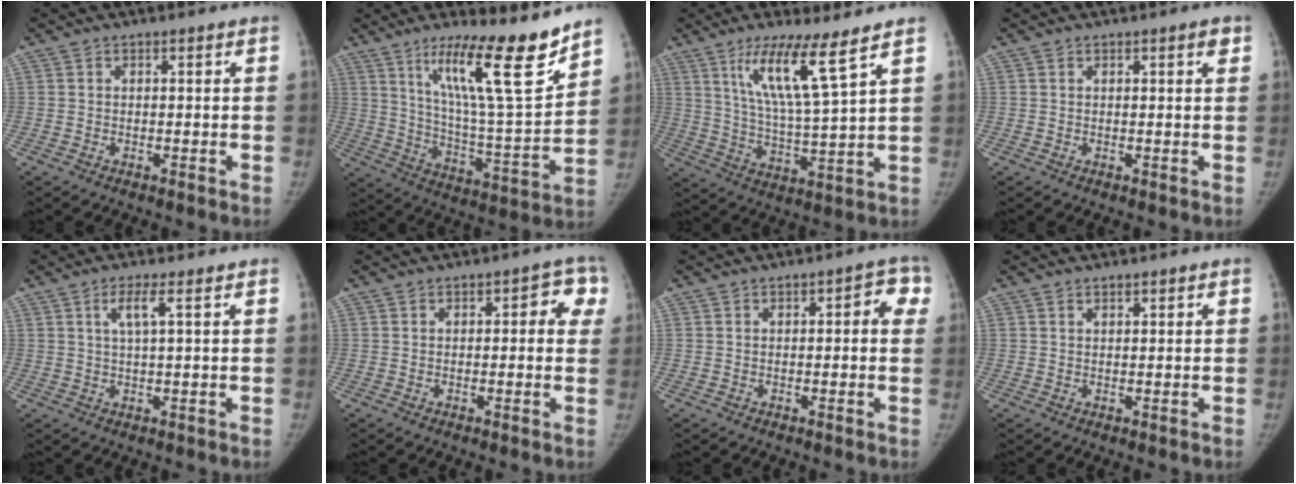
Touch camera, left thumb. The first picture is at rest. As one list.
[{"total": 19.7, "force": [13.1, 2.5, 14.5], "torque": [-0.206, -0.086, 0.222]}, {"total": 12.0, "force": [7.2, 0.5, 9.6], "torque": [-0.175, -0.049, 0.139]}, {"total": 1.5, "force": [0.8, 0.3, 1.2], "torque": [-0.014, -0.001, 0.009]}, {"total": 3.4, "force": [1.4, 0.2, 3.1], "torque": [-0.067, -0.002, 0.029]}, {"total": 5.0, "force": [1.3, 2.6, 4.1], "torque": [-0.009, 0.005, 0.004]}, {"total": 4.3, "force": [1.0, 1.9, 3.7], "torque": [-0.020, 0.007, 0.002]}, {"total": 0.7, "force": [0.6, 0.2, 0.2], "torque": [-0.002, -0.003, 0.010]}]